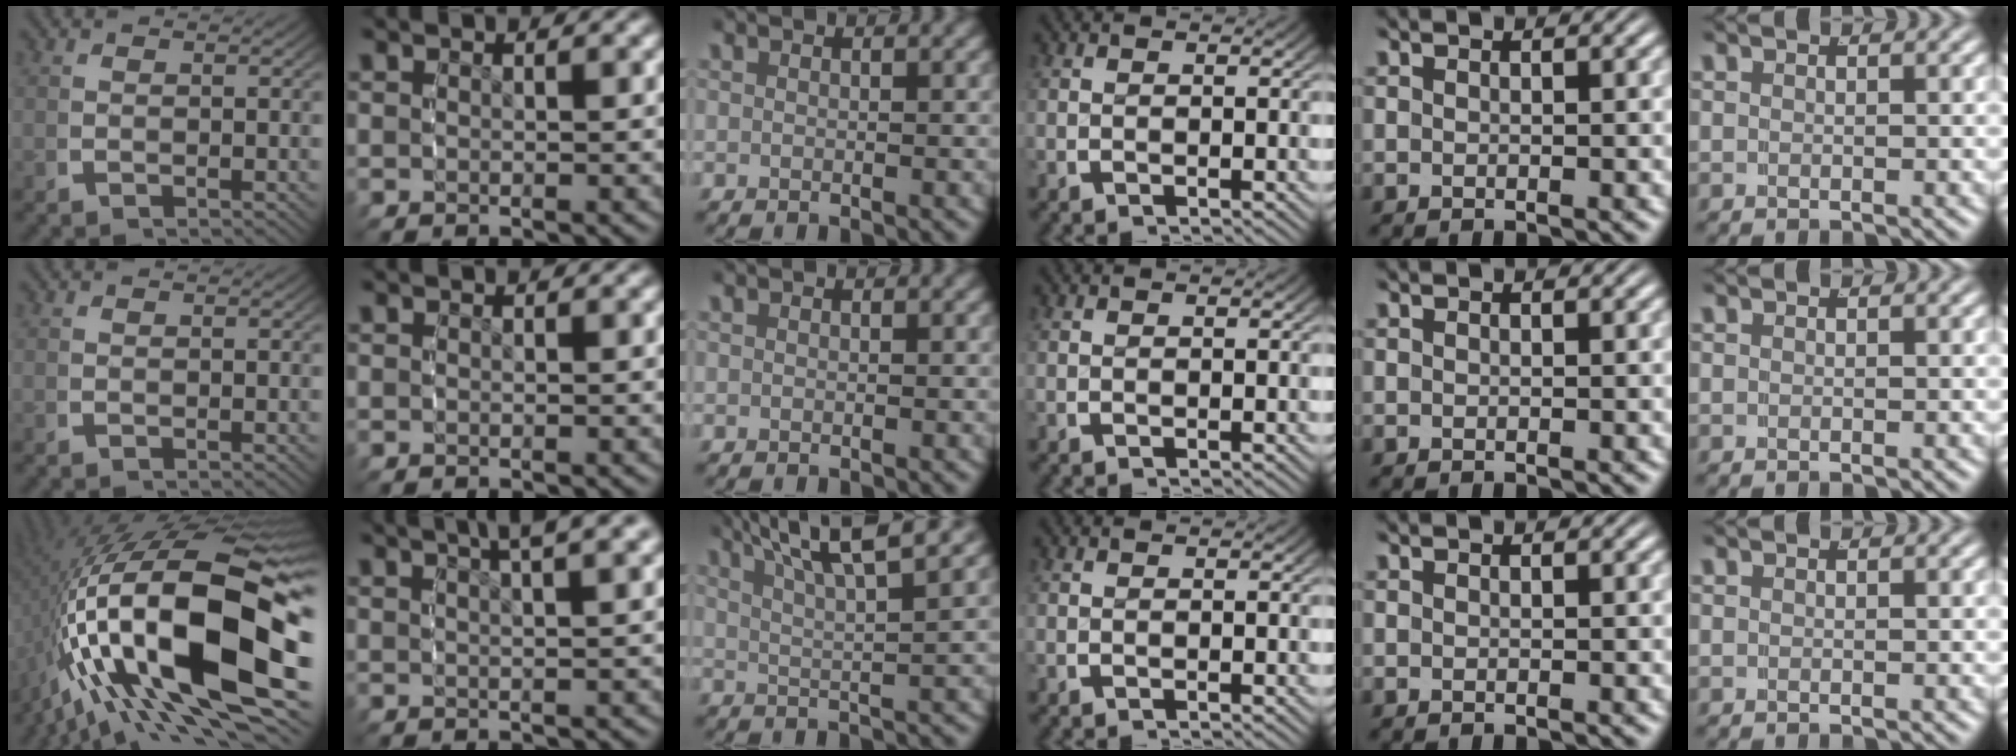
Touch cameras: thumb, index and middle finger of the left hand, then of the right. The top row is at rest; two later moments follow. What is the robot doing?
{"motion": "grasp_and_lifting", "object": "dispenser bottle"}